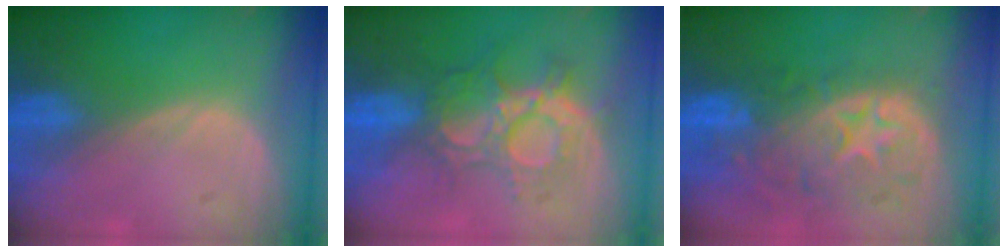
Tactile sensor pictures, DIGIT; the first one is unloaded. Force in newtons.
{"total": 8.8, "press": 8.5, "slide": 2.3}
{"total": 11.1, "press": 9.8, "slide": 5.2}